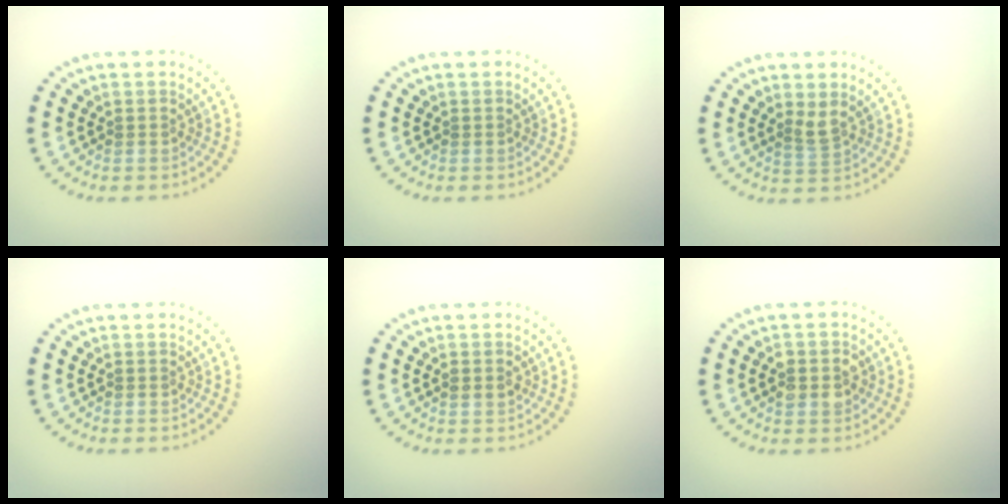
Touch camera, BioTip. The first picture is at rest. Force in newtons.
{"total": 0.0}
{"total": 1.6, "press": 1.1, "slide": 1.1}
{"total": 0.0}
{"total": 1.1, "press": 1.1, "slide": 0.3}
{"total": 2.3, "press": 2.2, "slide": 0.2}